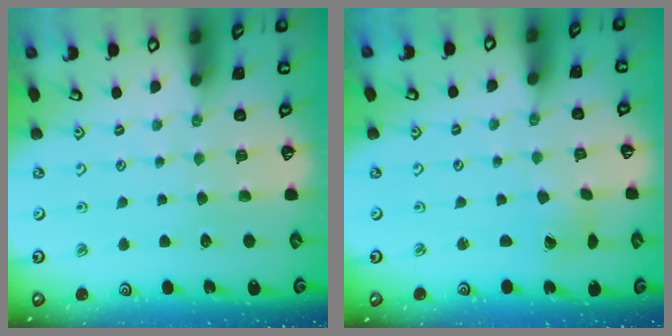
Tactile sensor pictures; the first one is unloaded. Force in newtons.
{"total": 1.2, "press": 1.2, "slide": 0.2}